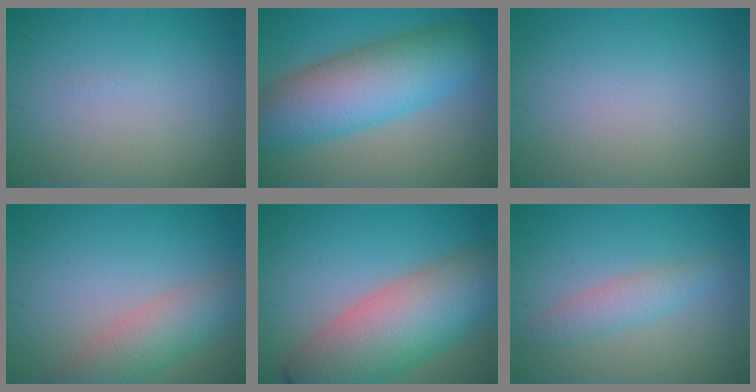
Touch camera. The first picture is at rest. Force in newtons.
{"total": 9.9, "press": 9.9, "slide": 0.4}
{"total": 0.0}
{"total": 4.2, "press": 4.2, "slide": 0.2}
{"total": 10.9, "press": 10.8, "slide": 0.3}
{"total": 2.4, "press": 2.4, "slide": 0.0}